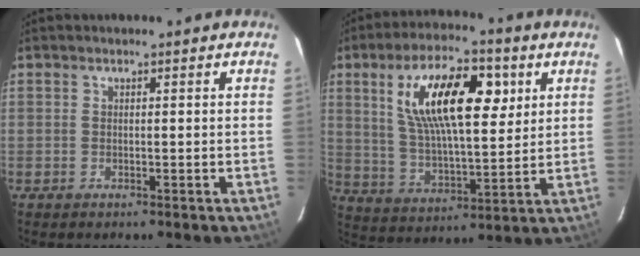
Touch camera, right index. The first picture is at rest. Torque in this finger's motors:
{"motor_torque": [0.82, 0.14, 1.06, 0.21]}